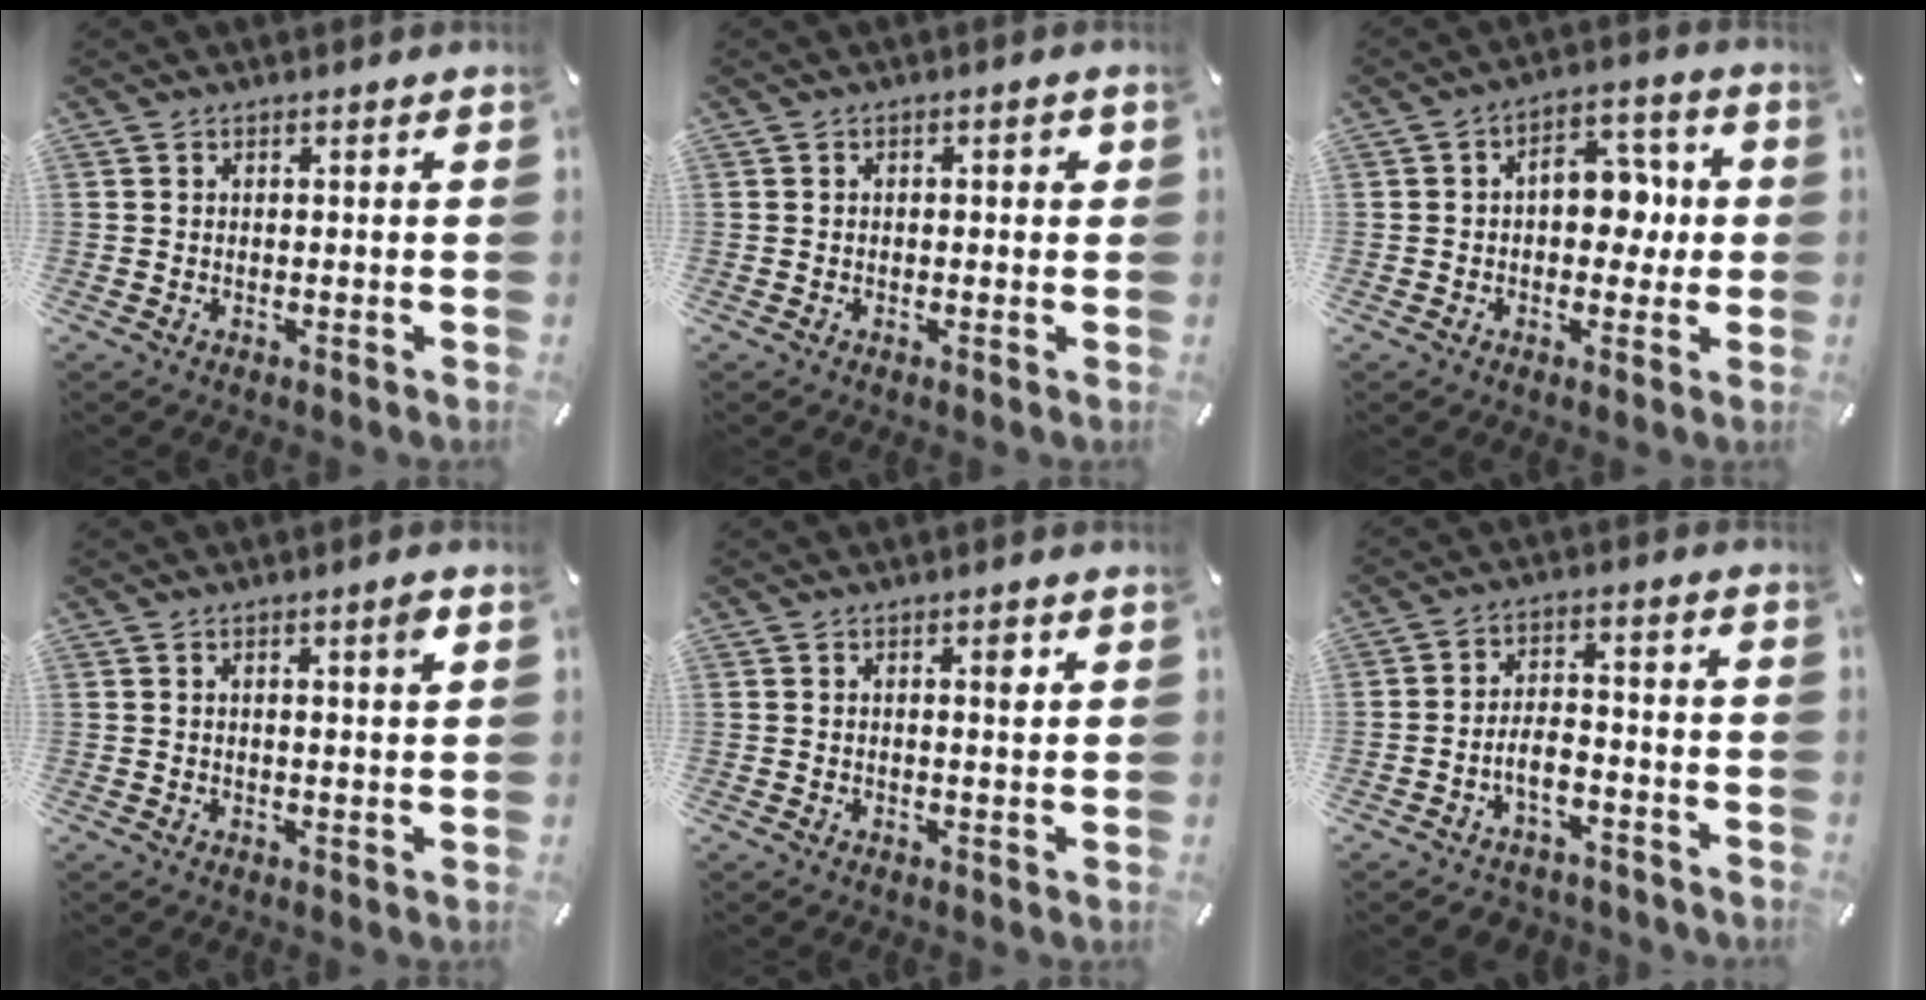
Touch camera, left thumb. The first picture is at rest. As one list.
[{"total": 1.2, "force": [-0.1, 0.8, 0.9], "torque": [-0.017, 0.007, -0.005]}, {"total": 10.3, "force": [0.6, 6.7, 7.7], "torque": [-0.096, 0.005, 0.007]}, {"total": 2.9, "force": [1.3, 0.3, 2.5], "torque": [-0.050, -0.001, 0.021]}, {"total": 2.4, "force": [0.9, 0.7, 2.2], "torque": [-0.020, -0.006, 0.007]}, {"total": 6.8, "force": [-3.5, 4.2, 4.1], "torque": [-0.077, 0.018, -0.063]}]